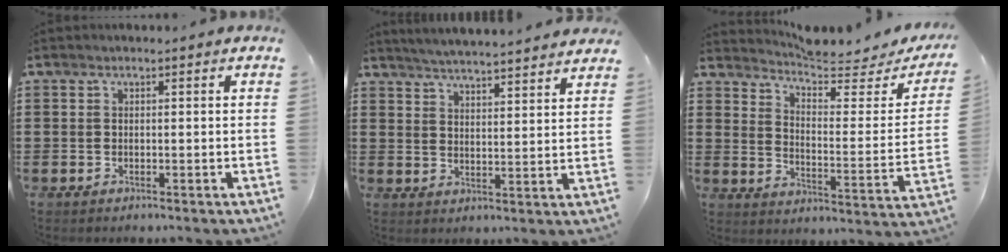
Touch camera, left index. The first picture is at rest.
{"total": 4.5, "force": [4.4, -0.7, 0.5], "torque": [-0.028, -0.027, 0.076]}
{"total": 5.3, "force": [5.0, 0.3, 1.6], "torque": [-0.049, -0.039, 0.084]}